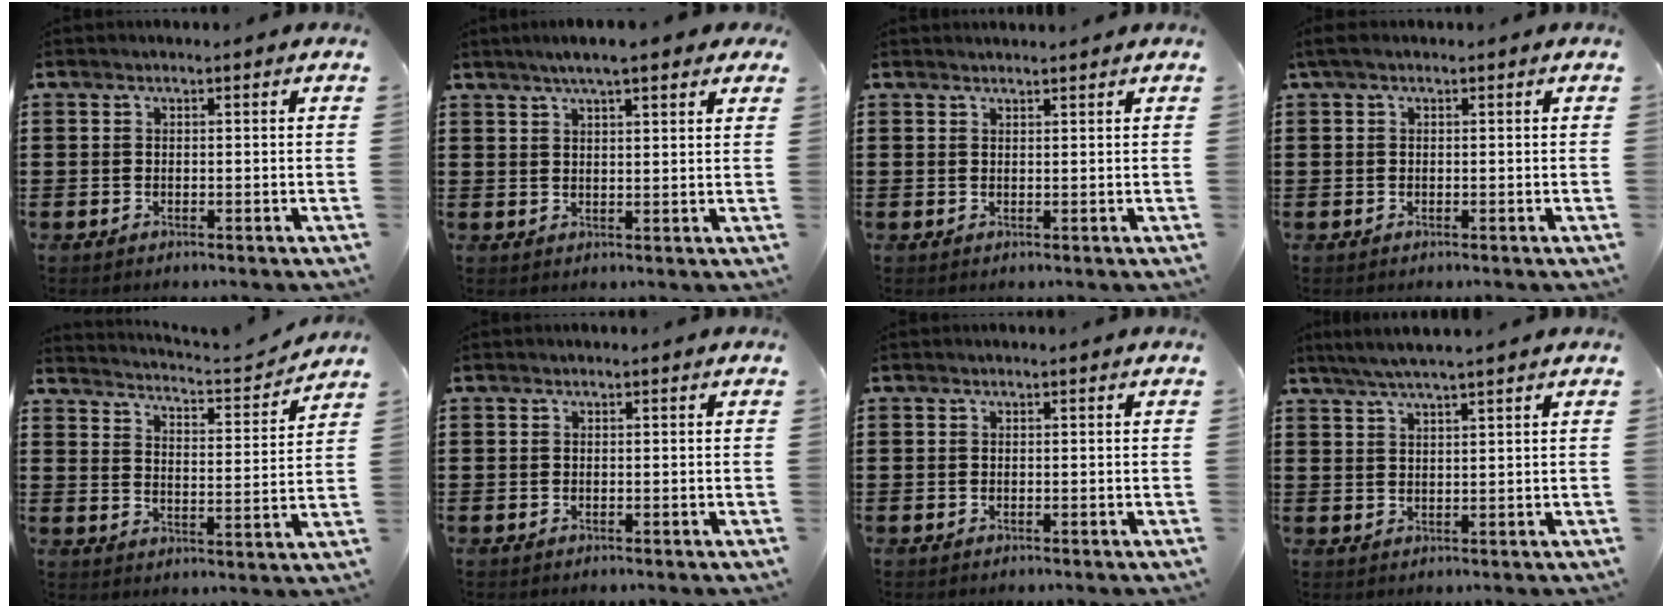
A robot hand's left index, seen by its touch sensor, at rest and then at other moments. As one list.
[{"total": 4.6, "force": [3.5, 0.4, 3.0], "torque": [-0.066, 0.004, 0.061]}, {"total": 1.1, "force": [1.1, -0.1, 0.1], "torque": [-0.004, -0.002, 0.022]}, {"total": 0.8, "force": [-0.1, 0.3, 0.8], "torque": [-0.014, 0.002, -0.002]}, {"total": 3.2, "force": [3.1, -0.3, 0.5], "torque": [-0.031, -0.030, 0.045]}, {"total": 0.0}, {"total": 0.0}, {"total": 3.4, "force": [2.8, -0.3, 1.9], "torque": [-0.042, -0.003, 0.051]}]